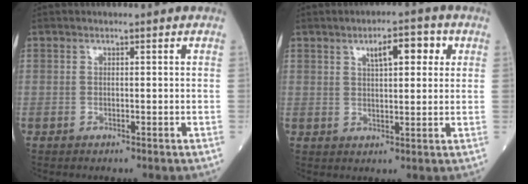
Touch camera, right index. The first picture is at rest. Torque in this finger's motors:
{"motor_torque": [0.29, 0.08, 0.10, 0.02]}